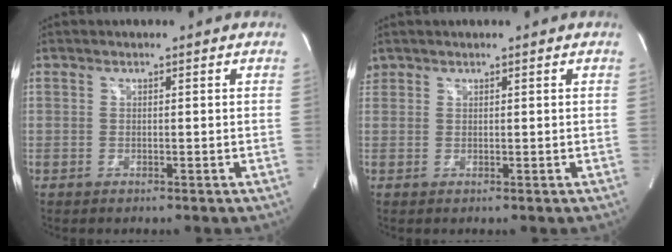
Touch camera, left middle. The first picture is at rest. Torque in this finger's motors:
{"motor_torque": [0.10, -0.09, 0.01, 0.00]}